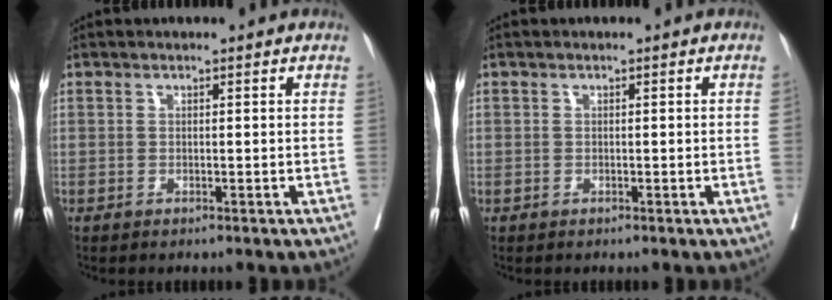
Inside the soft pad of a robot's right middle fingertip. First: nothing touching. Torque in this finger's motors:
{"motor_torque": [0.36, -0.36, -0.01, -0.21]}